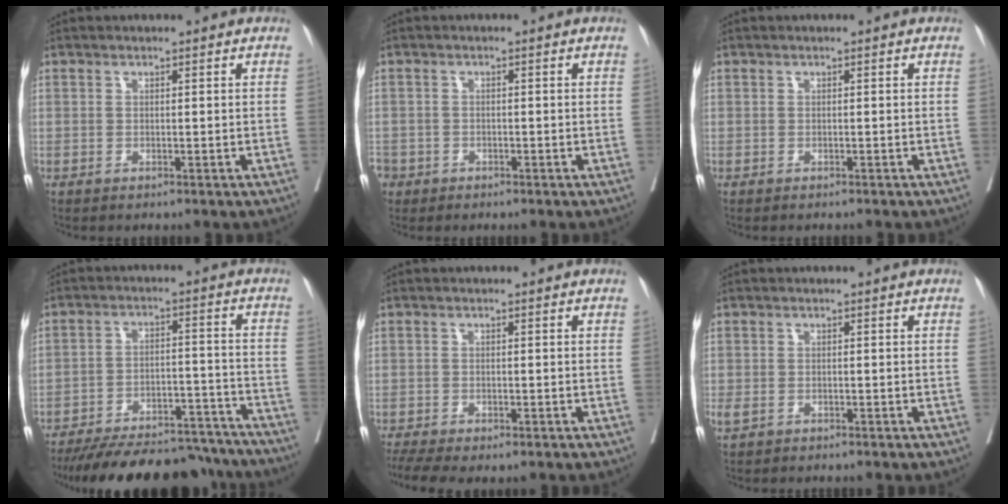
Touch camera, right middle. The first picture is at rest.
{"total": 3.8, "force": [-2.3, 3.0, 0.6], "torque": [-0.017, 0.005, -0.047]}
{"total": 1.1, "force": [-1.1, 0.2, 0.3], "torque": [-0.006, -0.002, -0.015]}
{"total": 23.1, "force": [-20.8, 6.1, 7.9], "torque": [-0.113, 0.002, -0.289]}
{"total": 6.8, "force": [-4.9, 2.3, 4.1], "torque": [-0.076, -0.007, -0.080]}
{"total": 1.5, "force": [-0.9, 0.8, 0.9], "torque": [-0.026, -0.001, -0.014]}